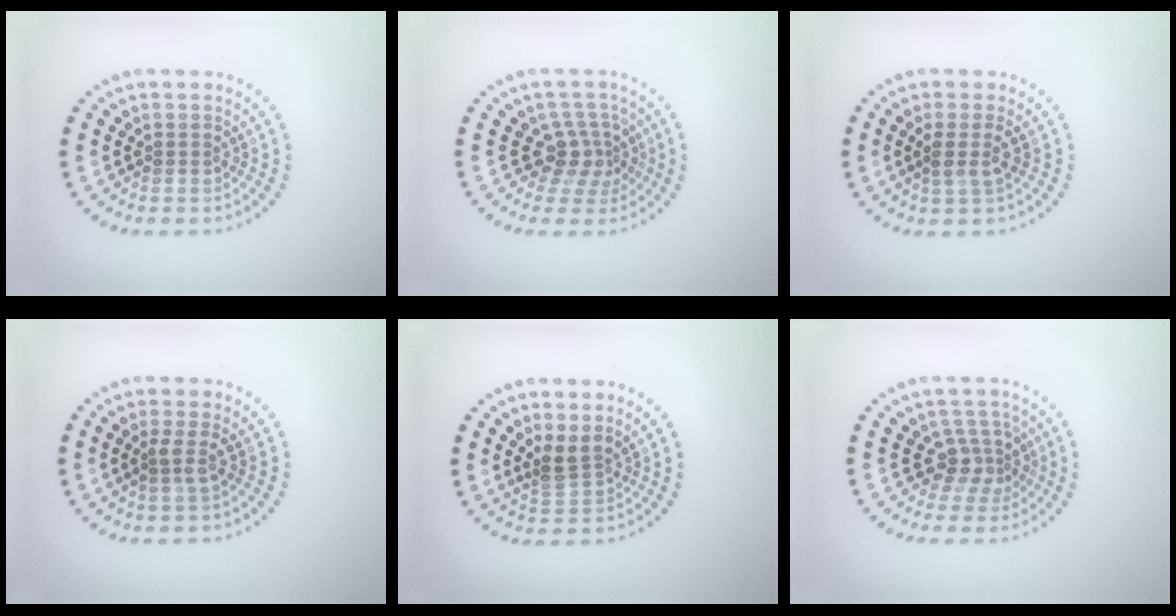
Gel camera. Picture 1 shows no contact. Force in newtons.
{"total": 2.9, "press": 2.2, "slide": 1.9}
{"total": 2.0, "press": 1.6, "slide": 1.2}
{"total": 1.5, "press": 1.2, "slide": 1.0}
{"total": 2.3, "press": 1.7, "slide": 1.5}
{"total": 2.8, "press": 2.1, "slide": 1.8}